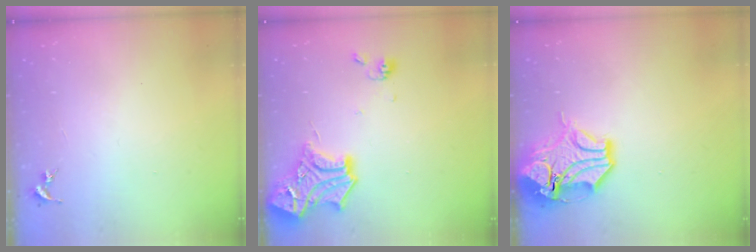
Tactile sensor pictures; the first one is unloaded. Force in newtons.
{"total": 16.2, "press": 16.2, "slide": 1.5}
{"total": 15.1, "press": 14.9, "slide": 2.5}